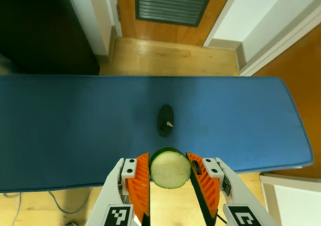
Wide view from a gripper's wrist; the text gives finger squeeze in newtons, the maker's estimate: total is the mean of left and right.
{"total": 6.5, "left": 6.6, "right": 6.4}